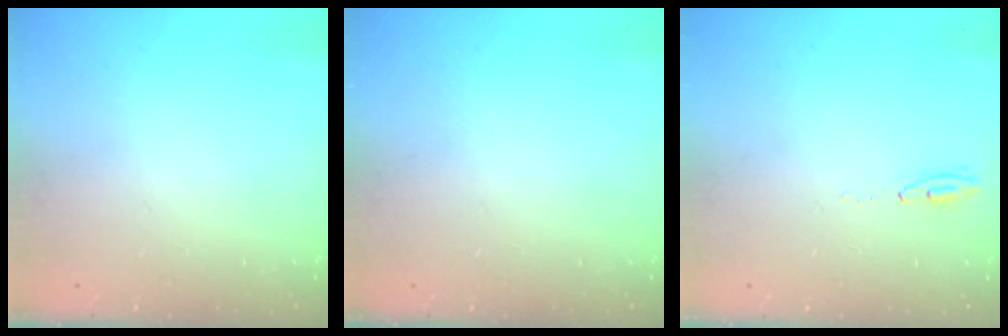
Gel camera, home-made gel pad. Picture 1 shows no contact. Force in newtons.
{"total": 0.0}
{"total": 3.4, "press": 2.9, "slide": 1.7}